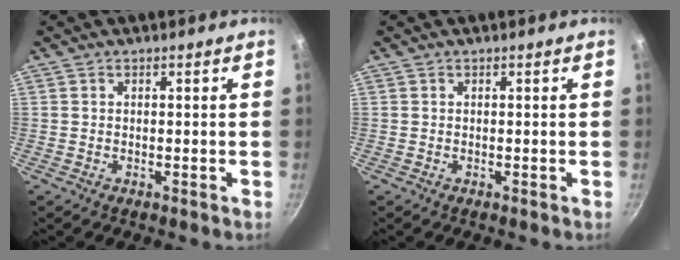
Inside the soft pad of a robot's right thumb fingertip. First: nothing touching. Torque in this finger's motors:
{"motor_torque": [0.00, 0.00, 0.06, -0.05, 0.00]}